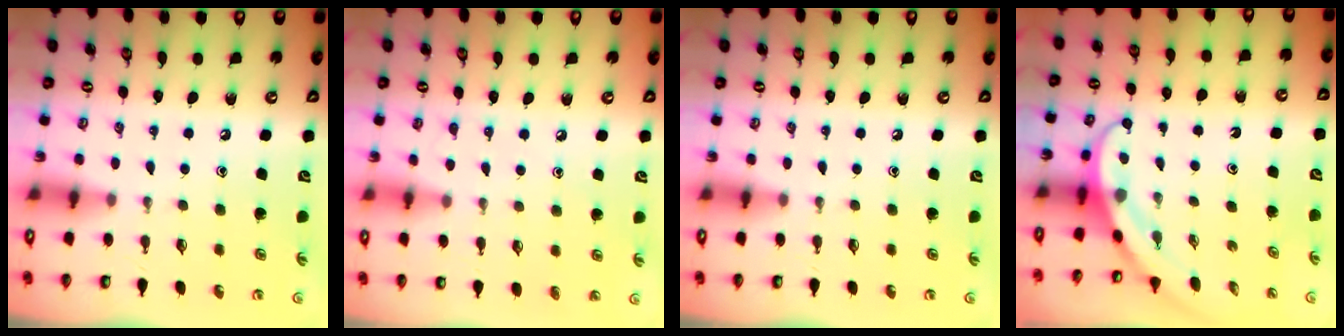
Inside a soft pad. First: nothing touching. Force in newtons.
{"total": 4.6, "press": 4.5, "slide": 0.8}
{"total": 0.0}
{"total": 3.8, "press": 3.8, "slide": 0.3}